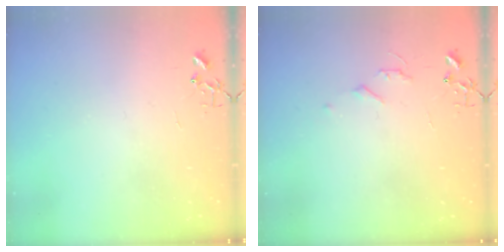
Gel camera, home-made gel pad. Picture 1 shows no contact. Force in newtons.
{"total": 5.0, "press": 5.0, "slide": 0.7}